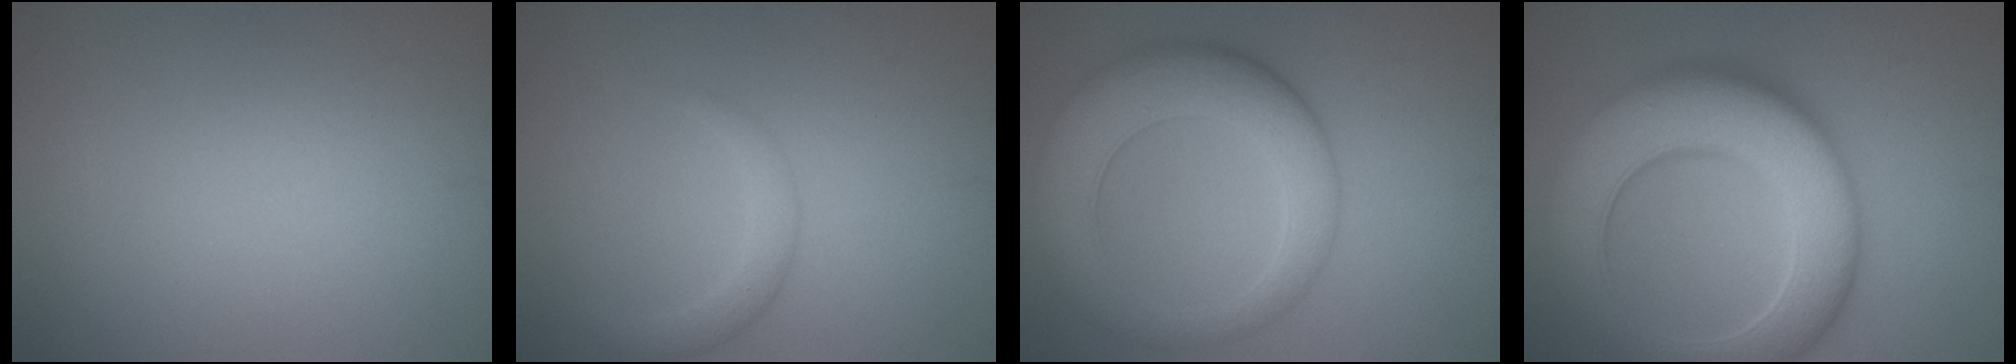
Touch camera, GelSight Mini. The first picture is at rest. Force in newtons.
{"total": 1.8, "press": 1.8, "slide": 0.1}
{"total": 8.0, "press": 8.0, "slide": 0.2}
{"total": 10.9, "press": 10.9, "slide": 0.2}